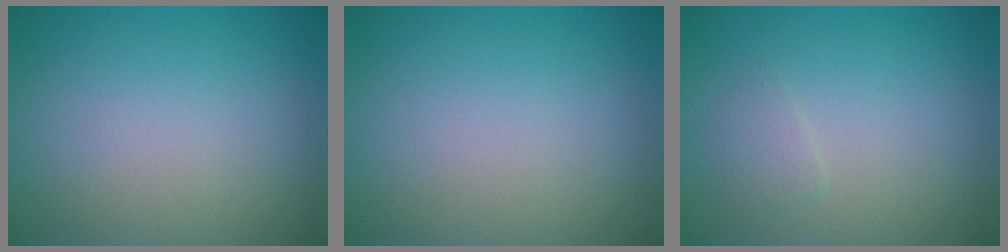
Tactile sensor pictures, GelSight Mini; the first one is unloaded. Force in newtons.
{"total": 0.0}
{"total": 1.0, "press": 1.0, "slide": 0.0}